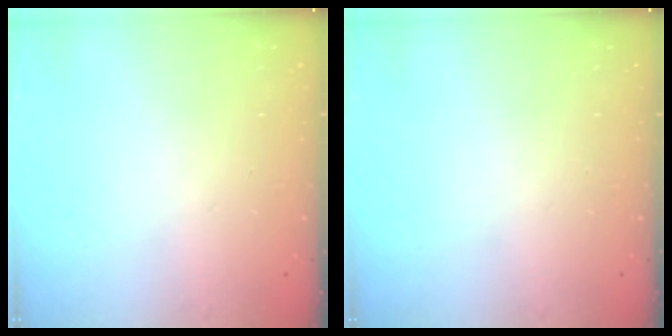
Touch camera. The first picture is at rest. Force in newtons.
{"total": 0.0}